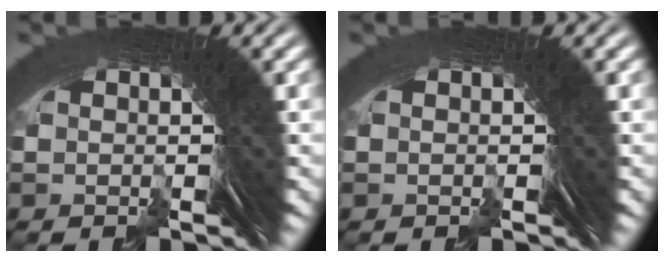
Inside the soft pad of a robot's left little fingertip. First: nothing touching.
{"total": 0.0}